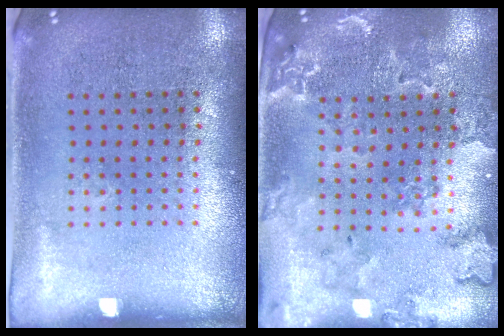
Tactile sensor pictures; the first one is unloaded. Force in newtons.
{"total": 1.4, "press": 1.4, "slide": 0.3}